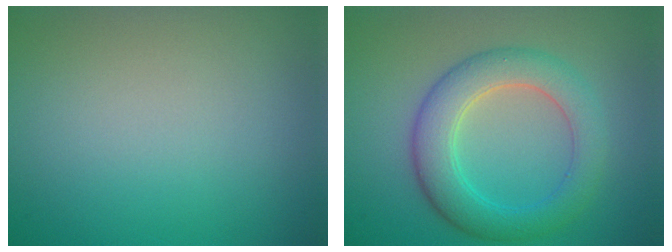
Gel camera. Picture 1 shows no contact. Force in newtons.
{"total": 5.4, "press": 5.4, "slide": 0.1}